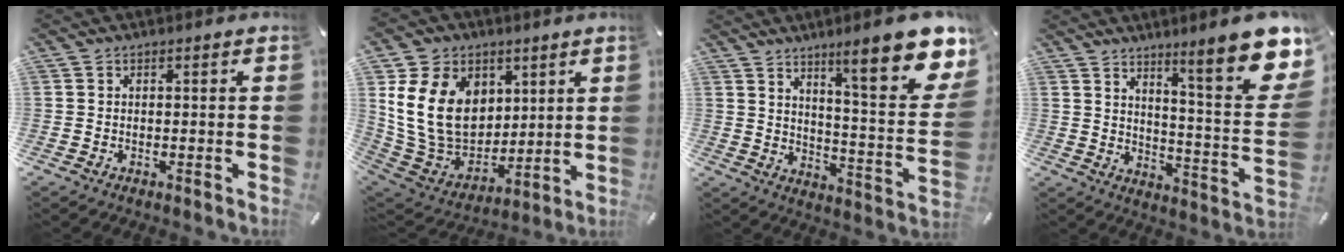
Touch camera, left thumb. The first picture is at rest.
{"total": 19.2, "force": [4.6, 15.2, 10.7], "torque": [-0.229, -0.024, 0.091]}
{"total": 18.4, "force": [11.8, 4.9, 13.2], "torque": [-0.183, -0.093, 0.185]}
{"total": 16.7, "force": [10.6, 3.5, 12.4], "torque": [-0.171, -0.089, 0.164]}